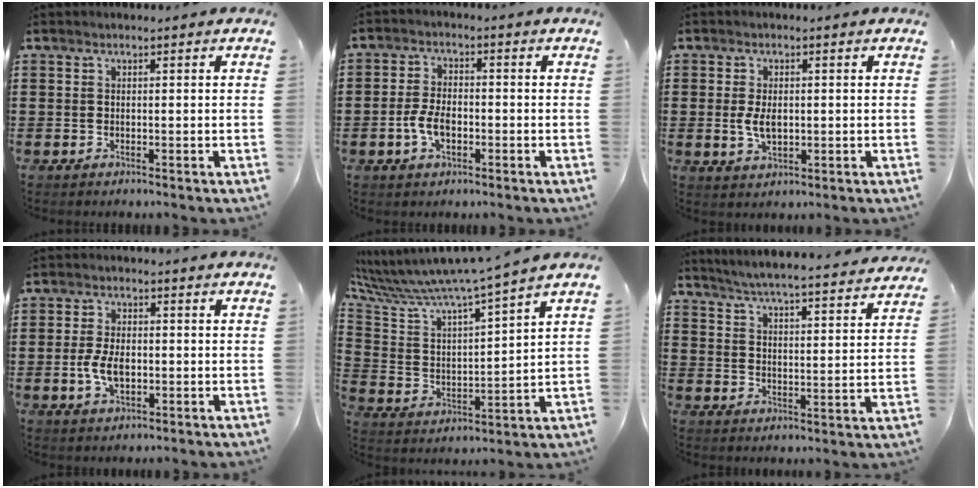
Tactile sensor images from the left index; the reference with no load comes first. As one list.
[{"total": 4.6, "force": [-1.3, 2.4, 3.7], "torque": [-0.085, -0.001, -0.028]}, {"total": 4.1, "force": [0.0, 2.3, 3.4], "torque": [-0.081, 0.001, -0.004]}, {"total": 5.2, "force": [-0.7, 2.7, 4.4], "torque": [-0.100, -0.003, -0.017]}, {"total": 6.4, "force": [6.0, -0.4, 2.4], "torque": [-0.080, -0.055, 0.090]}, {"total": 5.2, "force": [4.9, -0.8, 1.2], "torque": [-0.047, -0.042, 0.081]}]